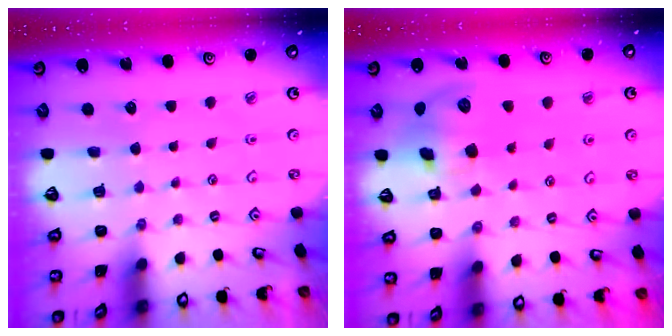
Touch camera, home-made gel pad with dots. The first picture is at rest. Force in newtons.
{"total": 11.1, "press": 10.9, "slide": 2.0}